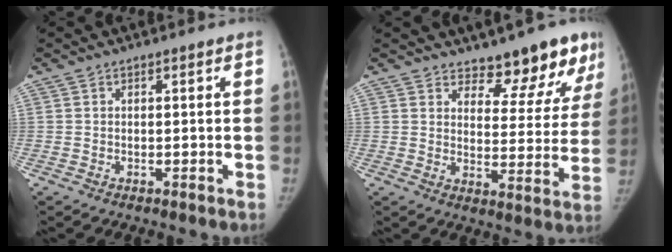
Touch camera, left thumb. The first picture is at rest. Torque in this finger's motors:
{"motor_torque": [-0.18, 0.39, -0.10, -0.04, -0.07]}